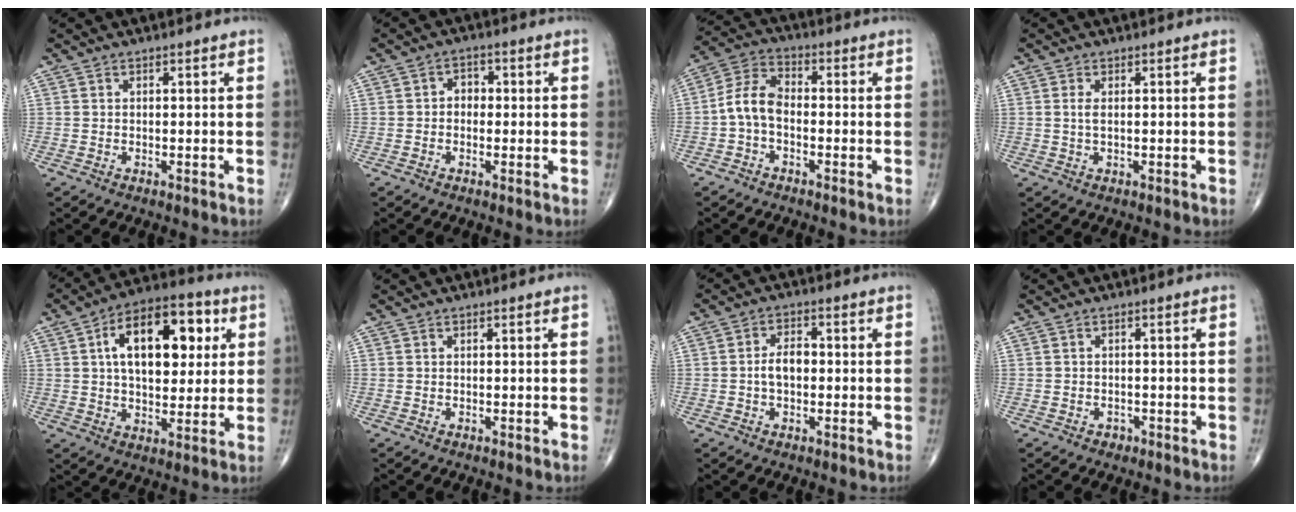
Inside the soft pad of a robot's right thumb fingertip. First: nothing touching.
{"total": 3.1, "force": [0.0, 2.4, 1.9], "torque": [-0.012, 0.014, -0.008]}
{"total": 7.1, "force": [-1.6, 4.4, 5.4], "torque": [-0.101, 0.029, -0.044]}
{"total": 1.8, "force": [0.2, 0.7, 1.7], "torque": [-0.040, -0.001, 0.007]}
{"total": 18.6, "force": [4.8, 10.2, 14.8], "torque": [-0.194, 0.011, 0.070]}
{"total": 0.0}
{"total": 4.6, "force": [-0.4, 2.8, 3.6], "torque": [-0.062, 0.016, -0.012]}
{"total": 1.5, "force": [-0.8, 1.1, 0.4], "torque": [-0.003, 0.004, -0.013]}